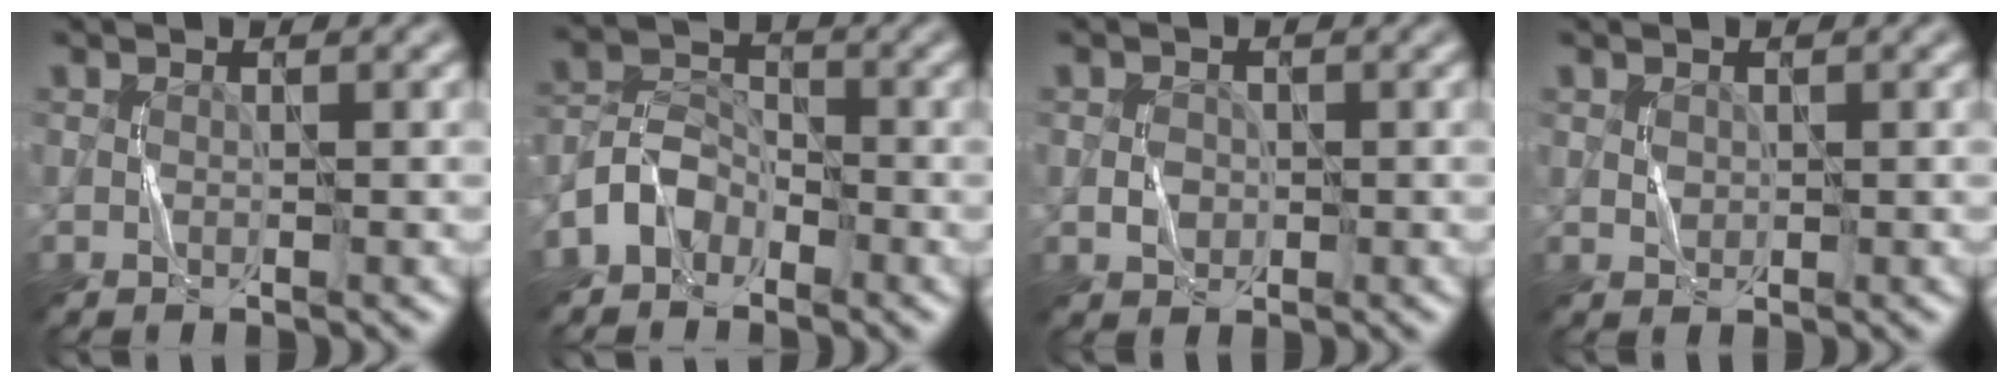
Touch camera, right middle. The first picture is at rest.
{"total": 3.4, "force": [-2.3, 2.2, 1.2], "torque": [-0.024, 0.011, -0.058]}
{"total": 1.5, "force": [-0.2, 1.2, 0.8], "torque": [-0.013, 0.000, -0.007]}
{"total": 0.8, "force": [0.3, 0.7, 0.3], "torque": [-0.007, -0.001, 0.008]}